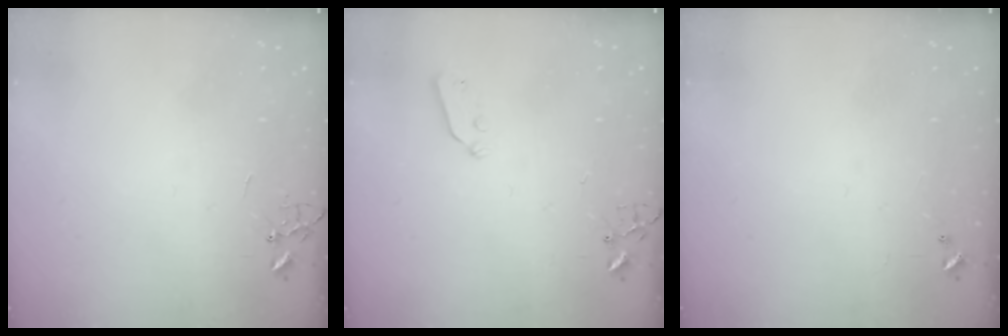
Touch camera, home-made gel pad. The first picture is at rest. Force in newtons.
{"total": 3.3, "press": 3.3, "slide": 0.5}
{"total": 0.0}